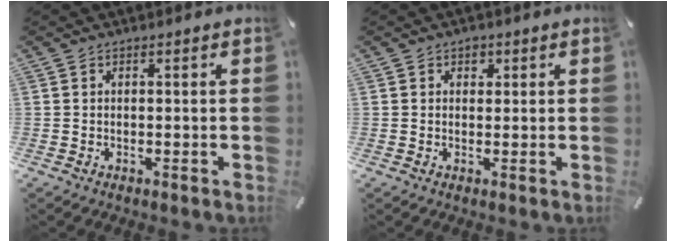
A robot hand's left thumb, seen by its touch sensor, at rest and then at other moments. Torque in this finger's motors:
{"motor_torque": [0.16, 0.07, 0.02, 0.00, -0.01]}